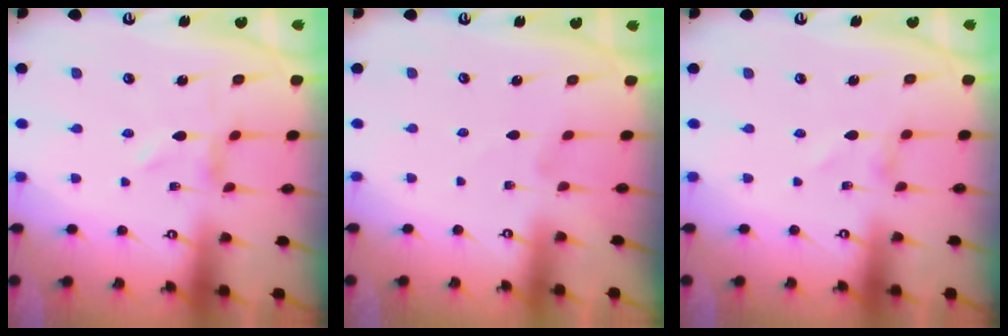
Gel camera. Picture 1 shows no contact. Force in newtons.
{"total": 1.2, "press": 1.2, "slide": 0.1}
{"total": 1.0, "press": 1.0, "slide": 0.1}